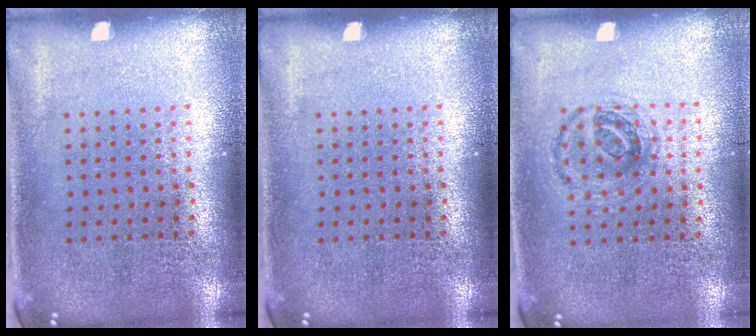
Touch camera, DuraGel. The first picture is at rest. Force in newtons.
{"total": 0.0}
{"total": 0.9, "press": 0.9, "slide": 0.2}